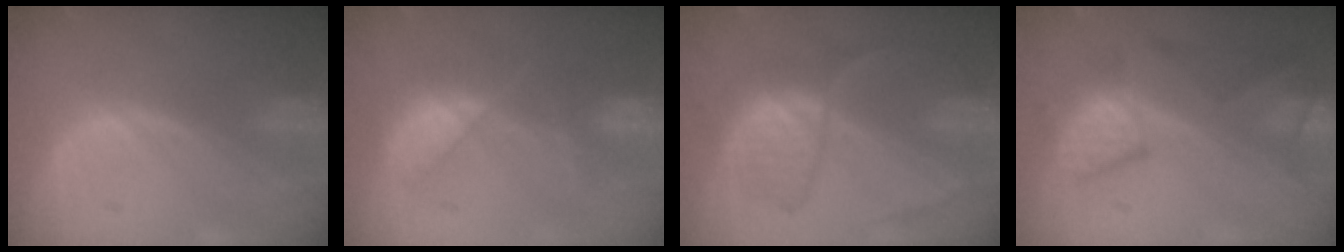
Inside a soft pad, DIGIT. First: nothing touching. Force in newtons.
{"total": 7.4, "press": 6.8, "slide": 3.0}
{"total": 6.7, "press": 6.6, "slide": 1.1}
{"total": 10.1, "press": 8.7, "slide": 5.0}